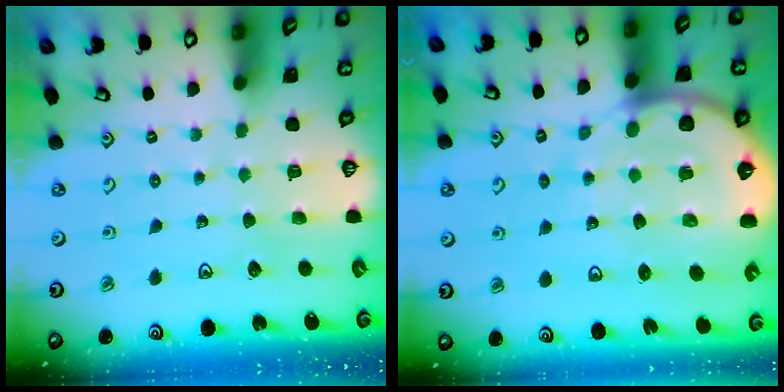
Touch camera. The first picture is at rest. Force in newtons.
{"total": 10.5, "press": 10.4, "slide": 1.6}